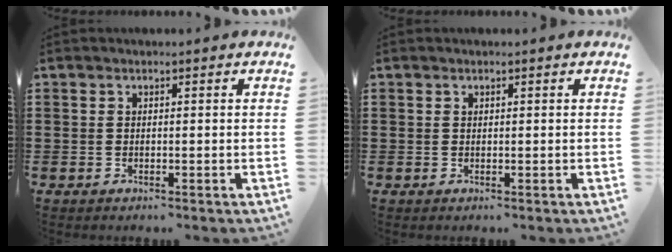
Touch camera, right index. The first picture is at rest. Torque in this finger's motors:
{"motor_torque": [-1.05, 1.09, -0.05, -0.01]}